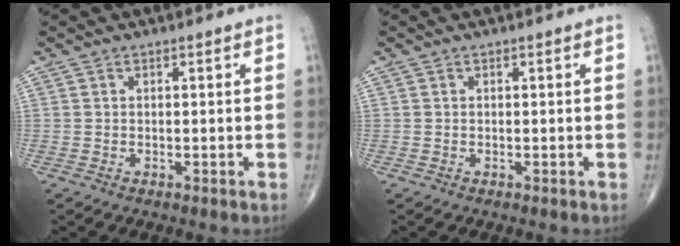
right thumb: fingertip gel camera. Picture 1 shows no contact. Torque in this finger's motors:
{"motor_torque": [0.00, 0.00, -0.03, 0.03, 0.00]}